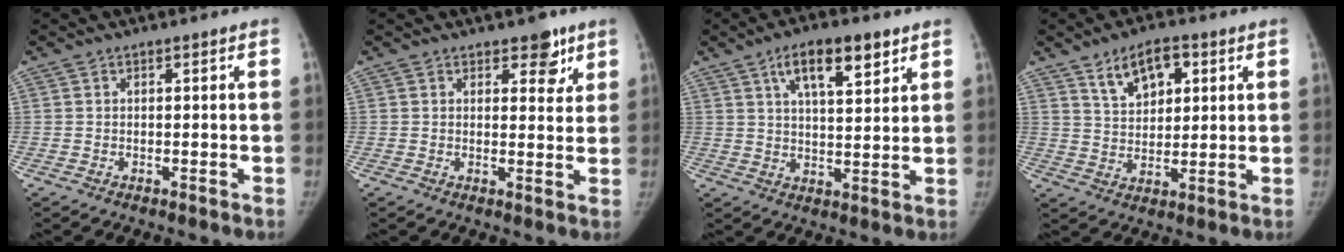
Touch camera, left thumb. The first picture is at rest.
{"total": 5.0, "force": [3.0, 2.7, 2.8], "torque": [-0.003, -0.015, 0.037]}
{"total": 10.5, "force": [5.7, 3.9, 7.8], "torque": [-0.108, -0.022, 0.094]}
{"total": 8.6, "force": [4.3, 4.9, 5.6], "torque": [-0.065, -0.016, 0.077]}